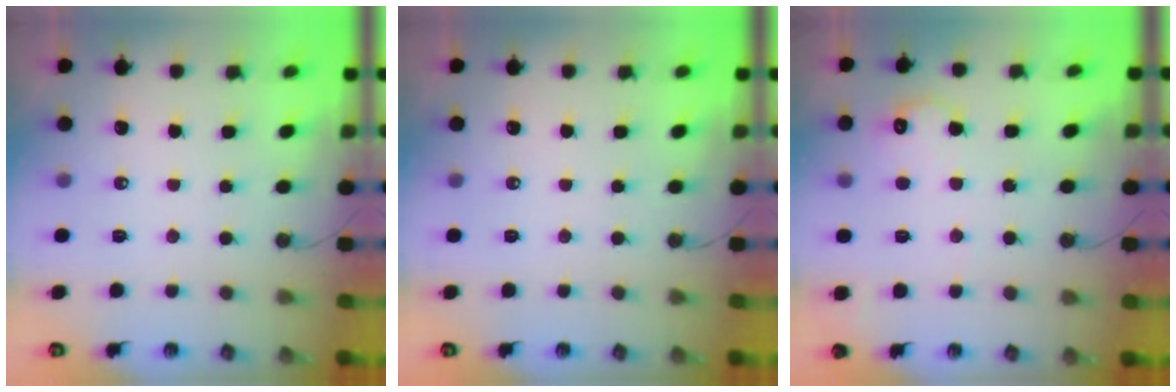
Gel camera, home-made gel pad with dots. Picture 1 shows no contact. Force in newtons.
{"total": 0.0}
{"total": 8.3, "press": 8.3, "slide": 0.7}